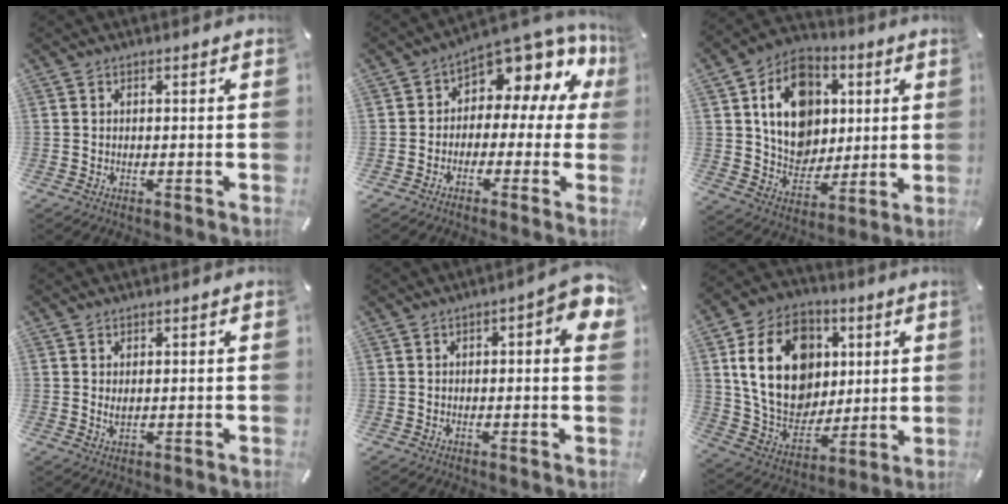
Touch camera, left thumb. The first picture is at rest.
{"total": 7.9, "force": [4.1, 5.0, 4.7], "torque": [-0.069, -0.053, 0.069]}
{"total": 16.5, "force": [3.5, 13.8, 8.3], "torque": [-0.133, -0.003, 0.072]}
{"total": 1.7, "force": [0.6, 0.8, 1.3], "torque": [-0.028, 0.001, 0.011]}
{"total": 6.0, "force": [1.3, 1.9, 5.5], "torque": [-0.069, -0.004, 0.018]}
{"total": 21.9, "force": [5.1, 17.0, 12.9], "torque": [-0.239, -0.014, 0.096]}